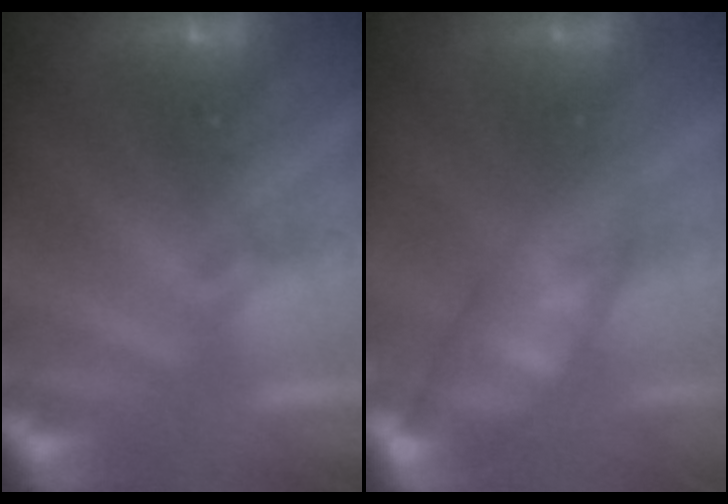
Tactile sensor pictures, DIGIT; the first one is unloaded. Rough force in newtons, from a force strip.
{"total": 4.7}